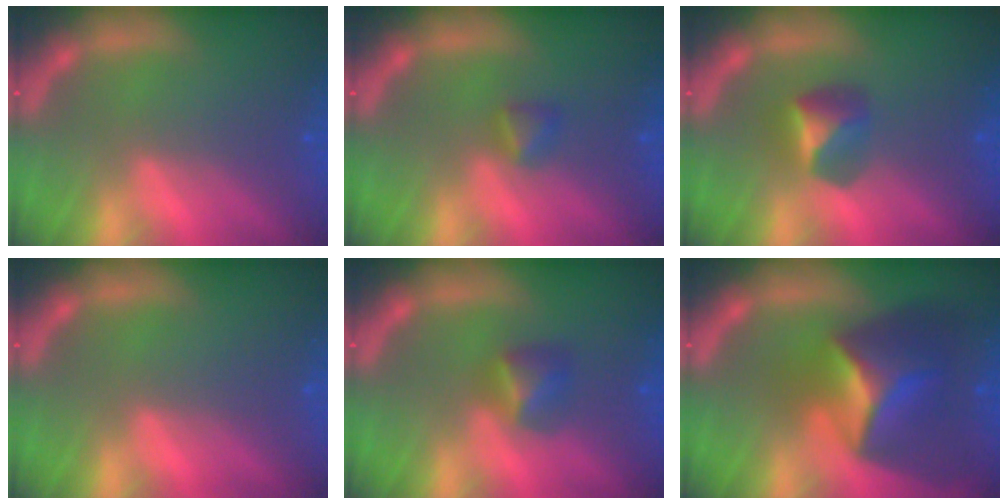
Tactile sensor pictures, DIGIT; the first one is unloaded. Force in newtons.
{"total": 1.4}
{"total": 2.9}
{"total": 0.0}
{"total": 2.4}
{"total": 8.9}